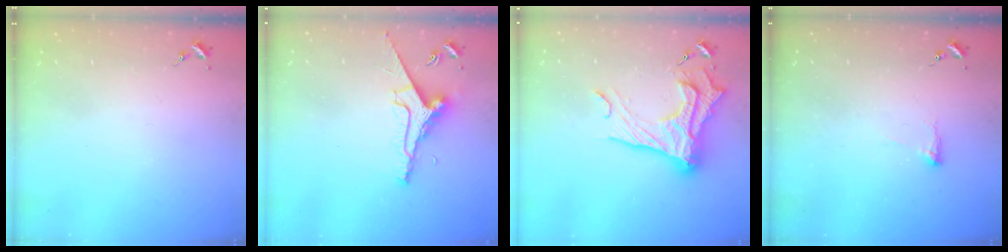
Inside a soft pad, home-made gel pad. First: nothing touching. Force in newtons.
{"total": 9.2, "press": 9.1, "slide": 1.0}
{"total": 22.9, "press": 22.8, "slide": 1.7}
{"total": 4.2, "press": 4.2, "slide": 0.7}